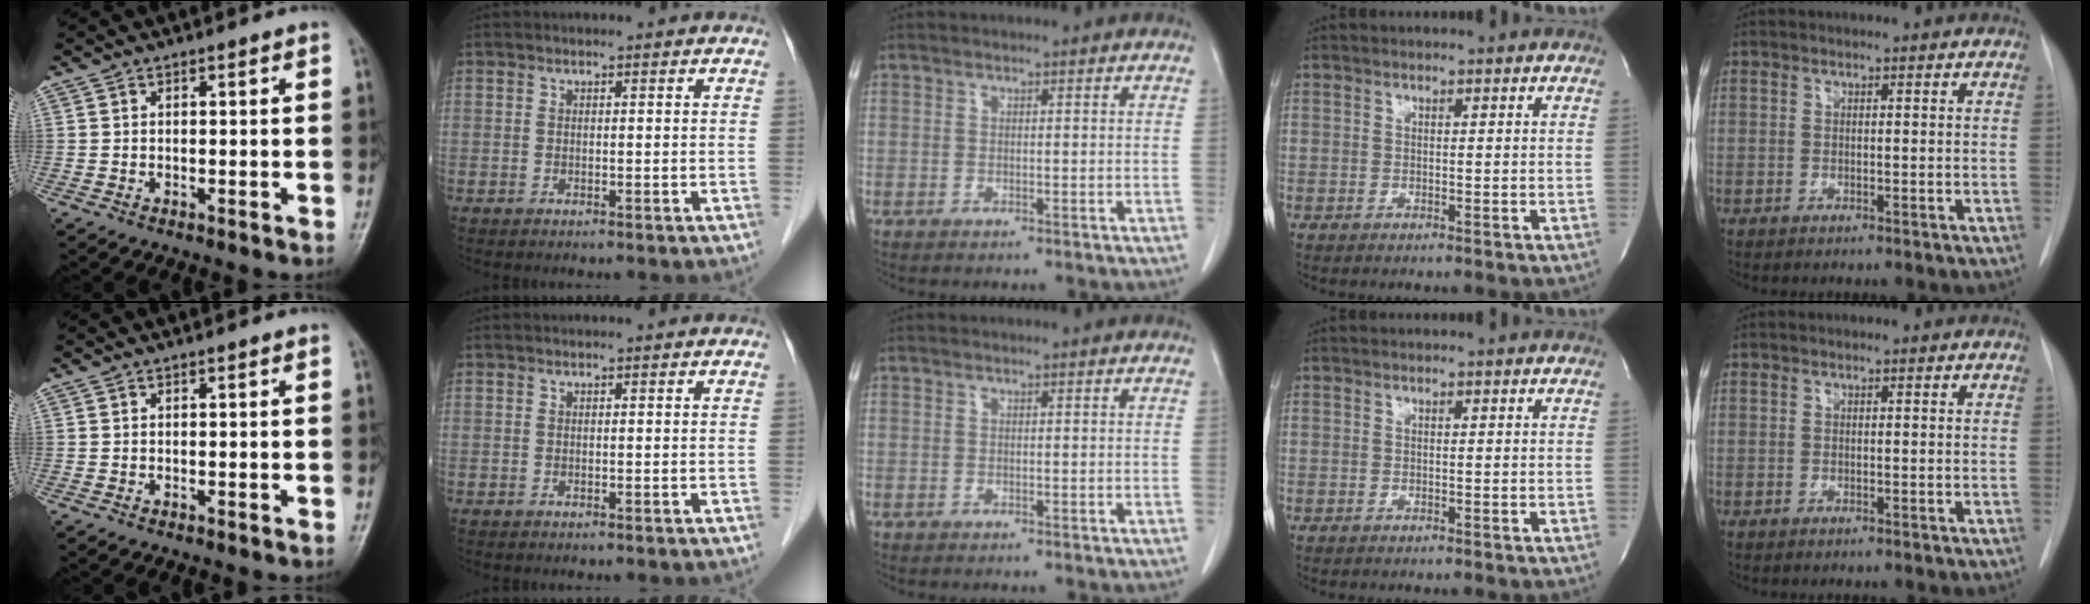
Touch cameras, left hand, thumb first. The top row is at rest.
{}